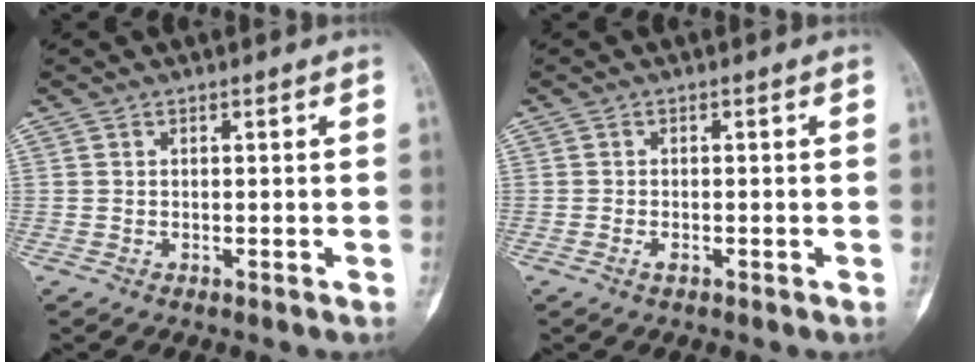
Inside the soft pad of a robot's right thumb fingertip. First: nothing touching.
{"total": 1.2, "force": [-0.6, 0.6, 0.8], "torque": [-0.018, 0.003, -0.012]}